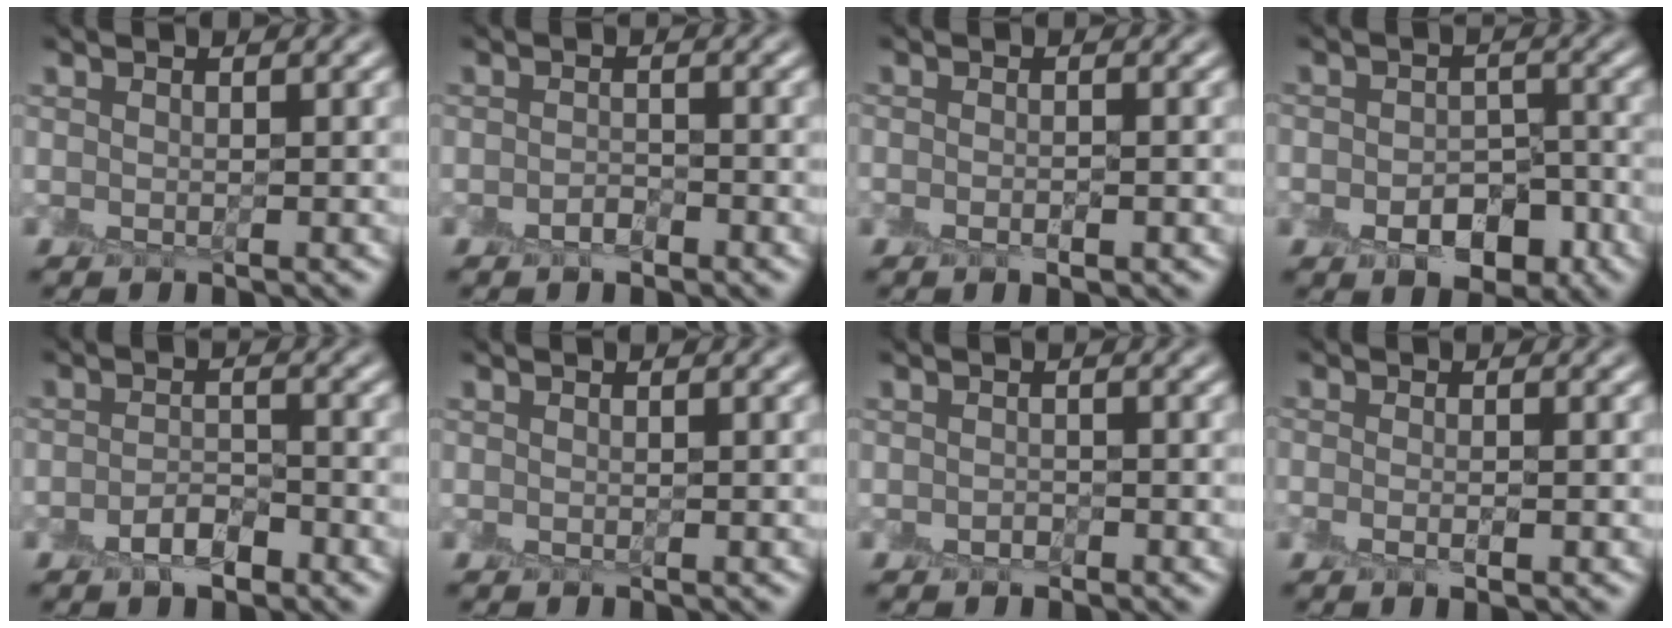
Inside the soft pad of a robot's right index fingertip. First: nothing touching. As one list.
[{"total": 1.3, "force": [-1.2, 0.5, 0.4], "torque": [-0.007, -0.002, -0.026]}, {"total": 1.0, "force": [-0.8, 0.1, 0.6], "torque": [-0.007, -0.002, -0.016]}, {"total": 4.8, "force": [-2.5, 3.0, 2.8], "torque": [-0.031, -0.011, -0.041]}, {"total": 2.5, "force": [-1.9, 1.1, 1.2], "torque": [-0.018, 0.003, -0.038]}, {"total": 0.0}, {"total": 0.8, "force": [-0.7, 0.4, 0.0], "torque": [0.004, -0.001, -0.017]}, {"total": 1.3, "force": [-0.8, 0.1, 0.9], "torque": [-0.017, -0.004, -0.021]}]